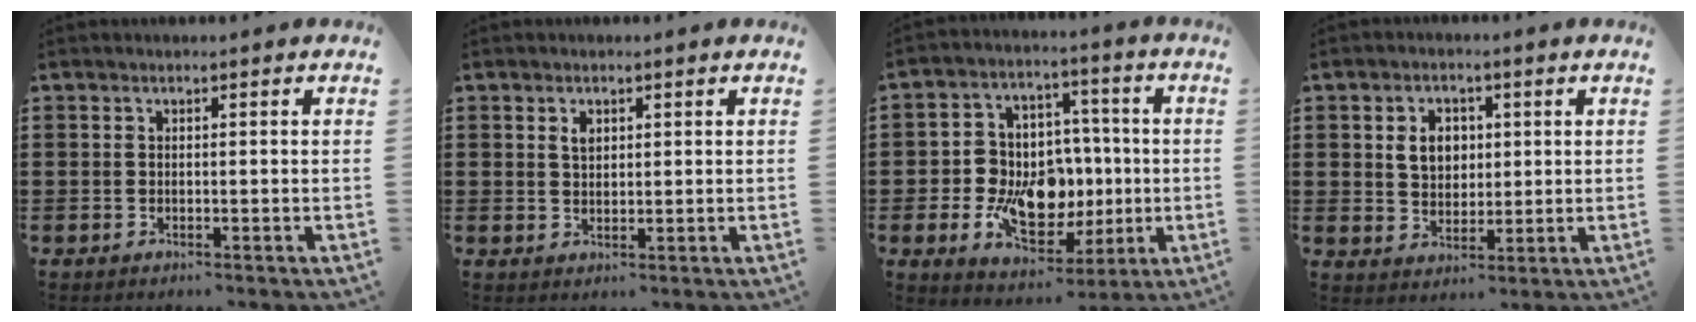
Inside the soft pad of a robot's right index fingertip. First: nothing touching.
{"total": 1.8, "force": [0.9, 1.1, 1.1], "torque": [-0.025, 0.004, 0.016]}
{"total": 12.0, "force": [-1.8, 9.0, 7.6], "torque": [-0.158, 0.009, -0.021]}
{"total": 5.0, "force": [1.2, 3.9, 2.8], "torque": [-0.061, 0.010, 0.016]}